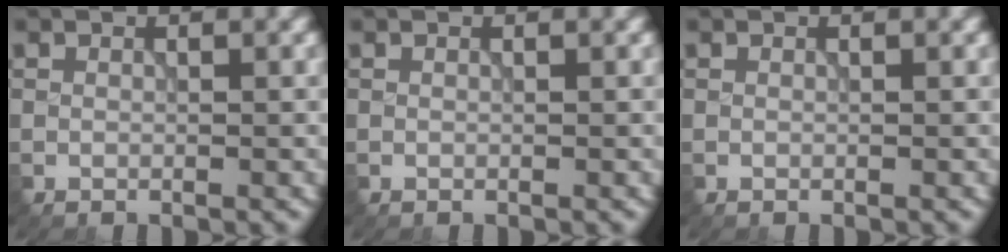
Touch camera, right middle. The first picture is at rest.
{"total": 0.0}
{"total": 0.0}